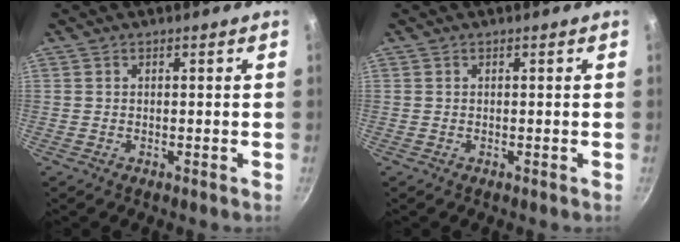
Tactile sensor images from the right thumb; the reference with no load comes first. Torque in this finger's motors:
{"motor_torque": [-0.46, 0.46, 0.02, 0.02, 0.01]}